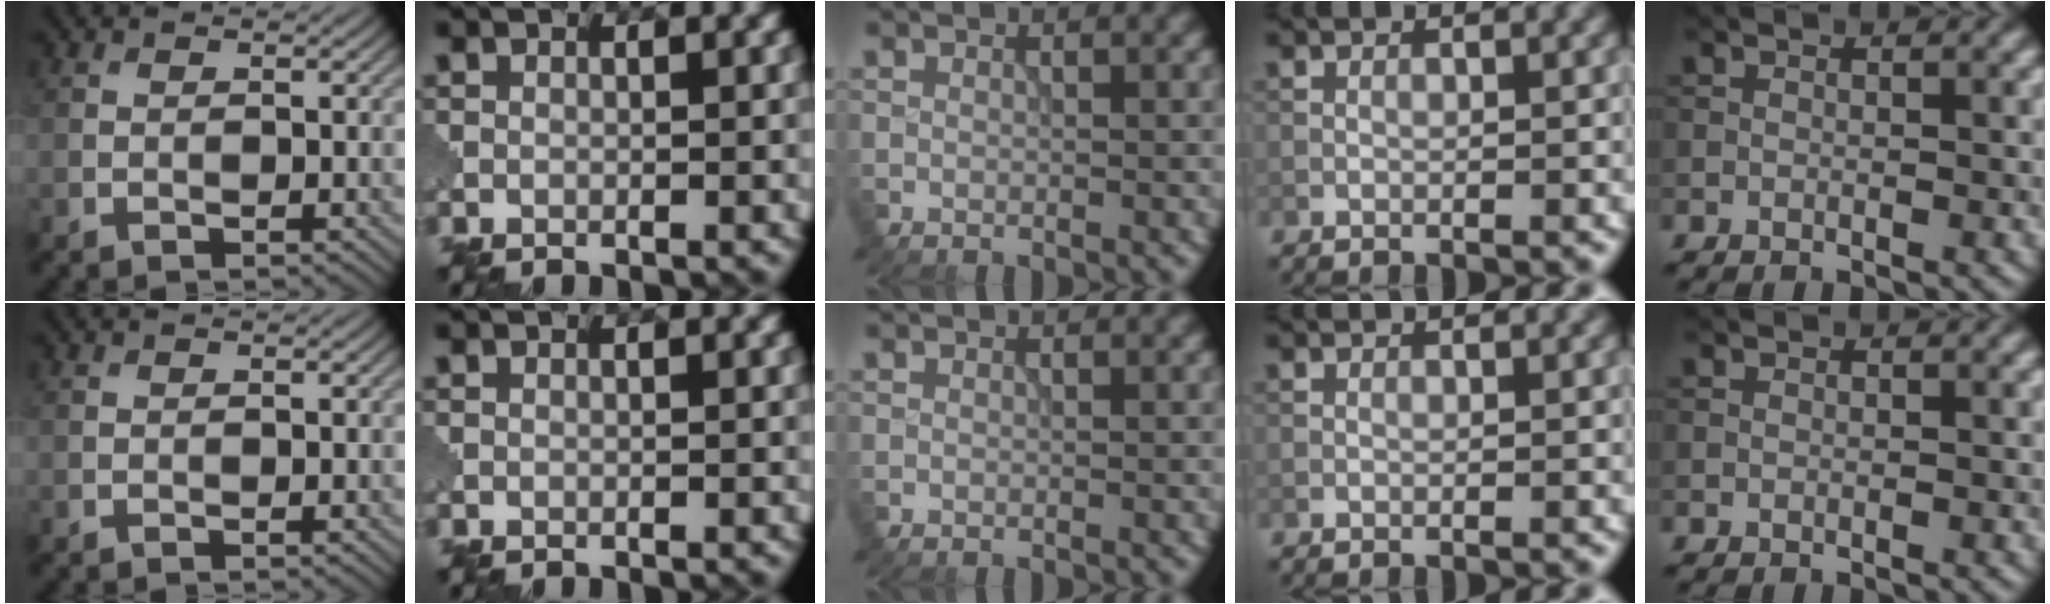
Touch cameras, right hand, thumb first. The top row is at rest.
{}